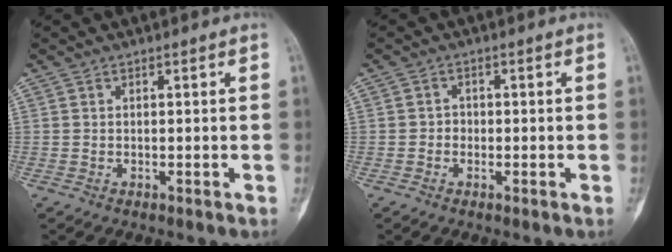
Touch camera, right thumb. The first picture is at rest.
{"total": 1.6, "force": [-0.3, 1.5, 0.5], "torque": [0.001, 0.006, -0.007]}